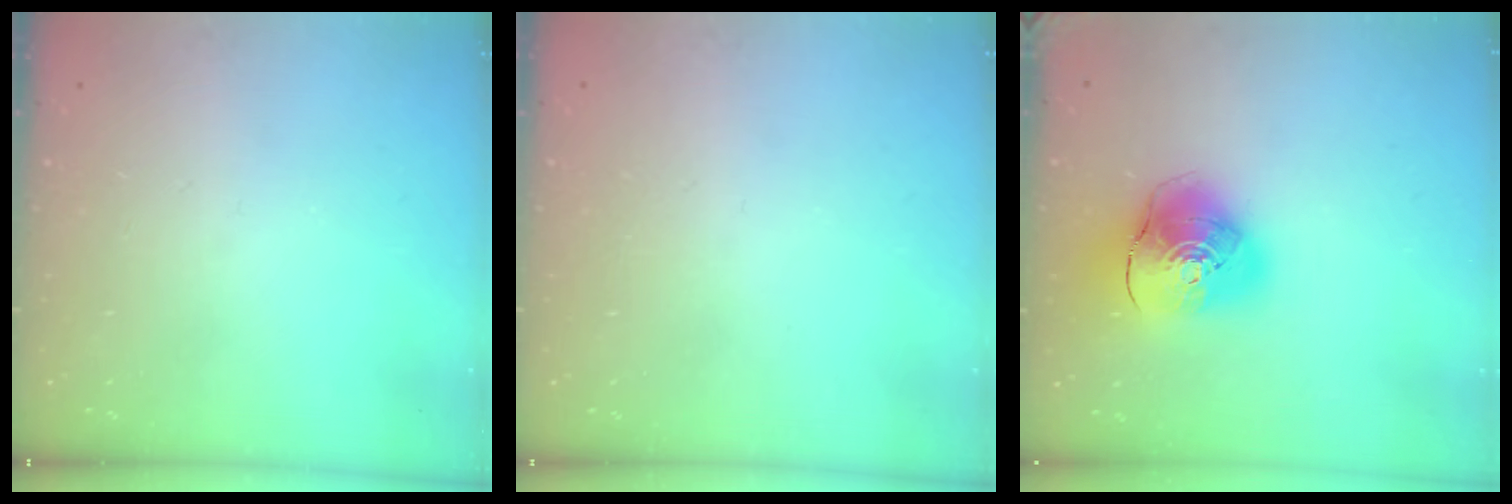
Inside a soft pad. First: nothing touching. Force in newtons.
{"total": 0.7, "press": 0.7, "slide": 0.3}
{"total": 14.4, "press": 14.2, "slide": 2.1}